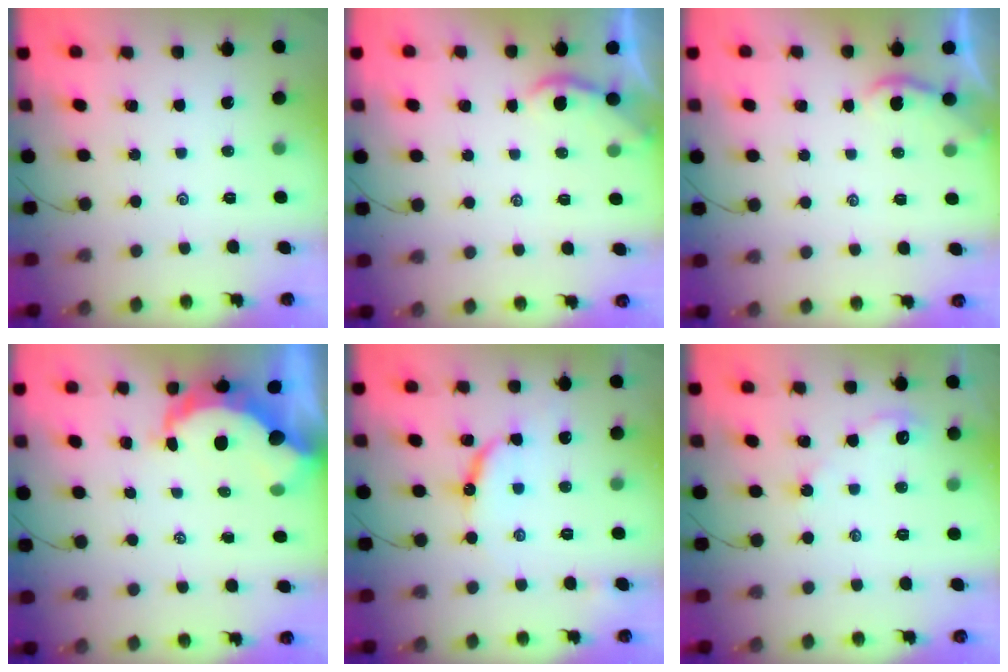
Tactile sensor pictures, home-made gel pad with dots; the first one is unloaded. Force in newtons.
{"total": 1.3, "press": 1.3, "slide": 0.3}
{"total": 1.6, "press": 1.6, "slide": 0.2}
{"total": 8.9, "press": 8.8, "slide": 0.9}
{"total": 10.5, "press": 10.4, "slide": 0.8}
{"total": 2.5, "press": 2.5, "slide": 0.4}